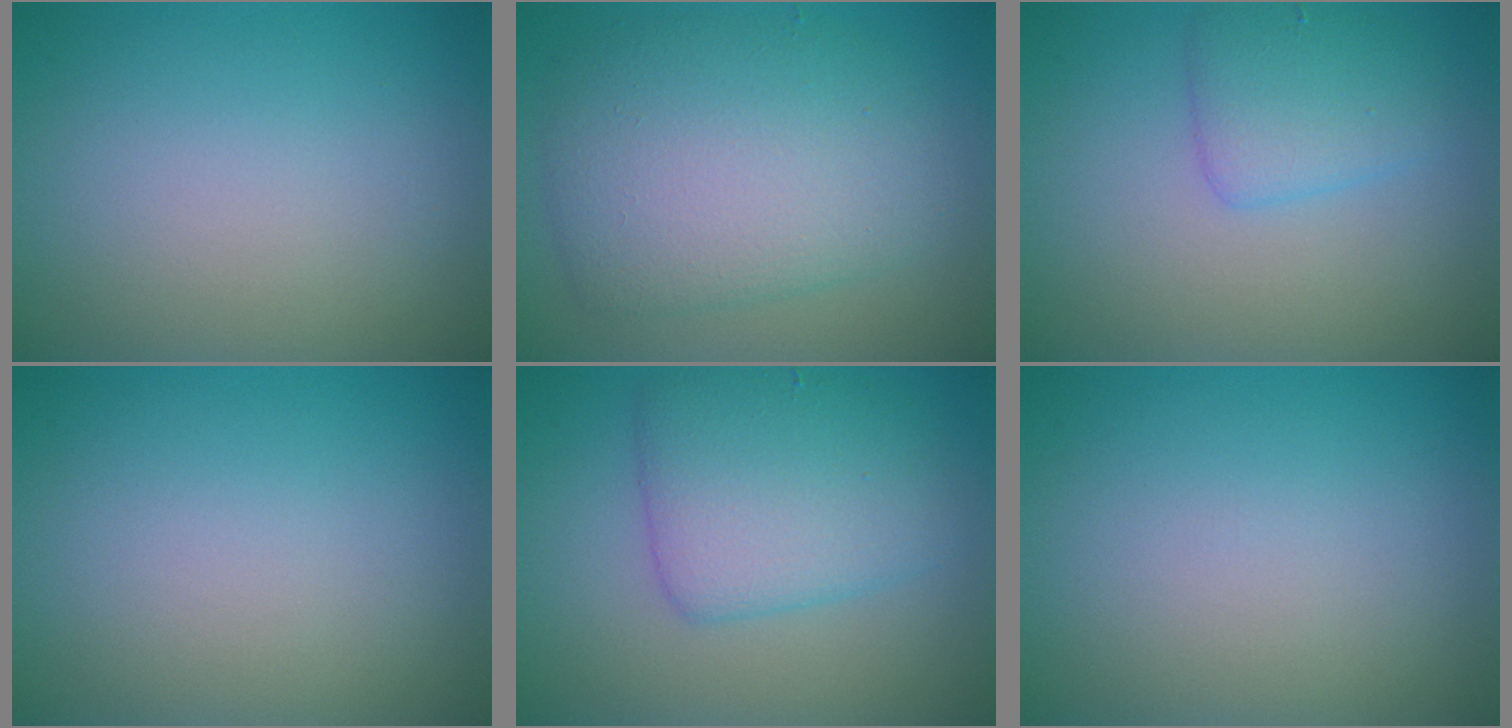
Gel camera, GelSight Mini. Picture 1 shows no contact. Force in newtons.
{"total": 7.2, "press": 7.2, "slide": 0.1}
{"total": 2.9, "press": 2.9, "slide": 0.0}
{"total": 0.0}
{"total": 5.4, "press": 5.4, "slide": 0.2}
{"total": 0.0}